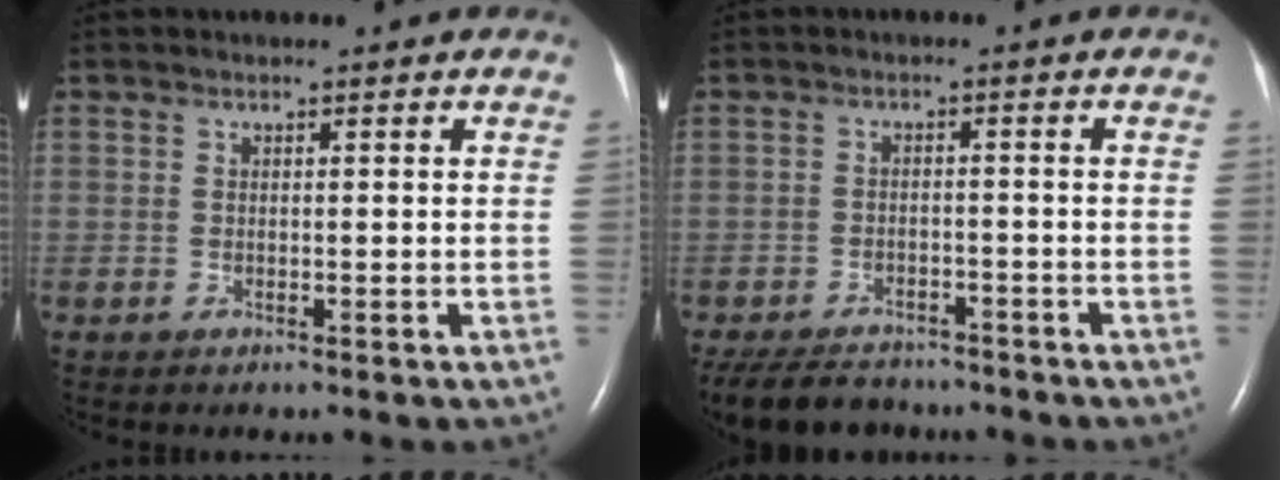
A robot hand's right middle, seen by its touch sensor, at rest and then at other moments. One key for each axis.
{"total": 10.2, "fx": -8.8, "fy": 3.9, "fz": 3.4, "tx": -0.068, "ty": -0.007, "tz": -0.127}